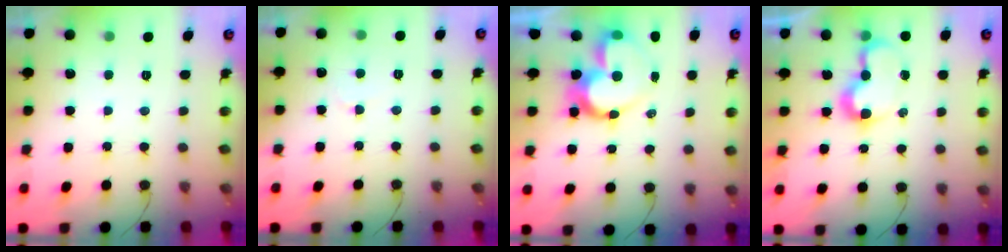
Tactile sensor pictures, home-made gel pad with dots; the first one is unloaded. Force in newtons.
{"total": 2.2, "press": 2.2, "slide": 0.2}
{"total": 12.0, "press": 11.9, "slide": 1.6}
{"total": 7.2, "press": 7.2, "slide": 0.7}